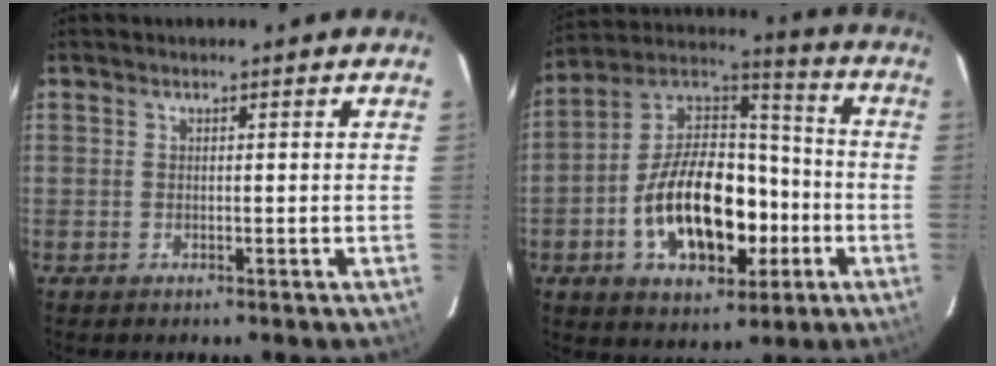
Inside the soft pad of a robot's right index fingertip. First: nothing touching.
{"total": 20.5, "force": [-5.8, 11.4, 16.0], "torque": [-0.295, 0.026, -0.086]}